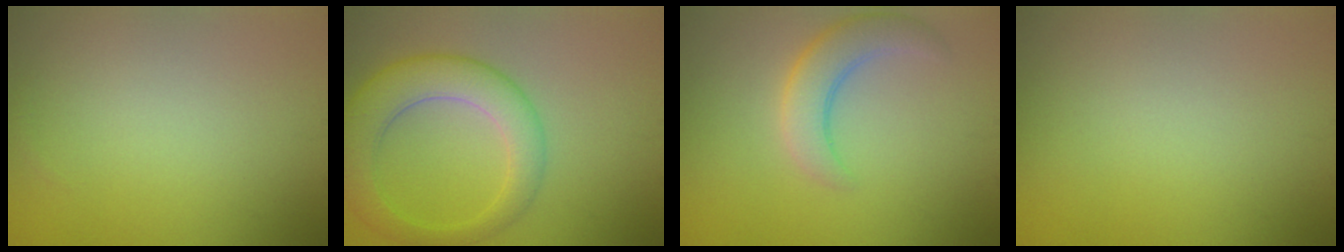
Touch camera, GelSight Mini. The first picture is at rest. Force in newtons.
{"total": 5.6, "press": 5.6, "slide": 0.2}
{"total": 3.9, "press": 3.9, "slide": 0.2}
{"total": 0.0}